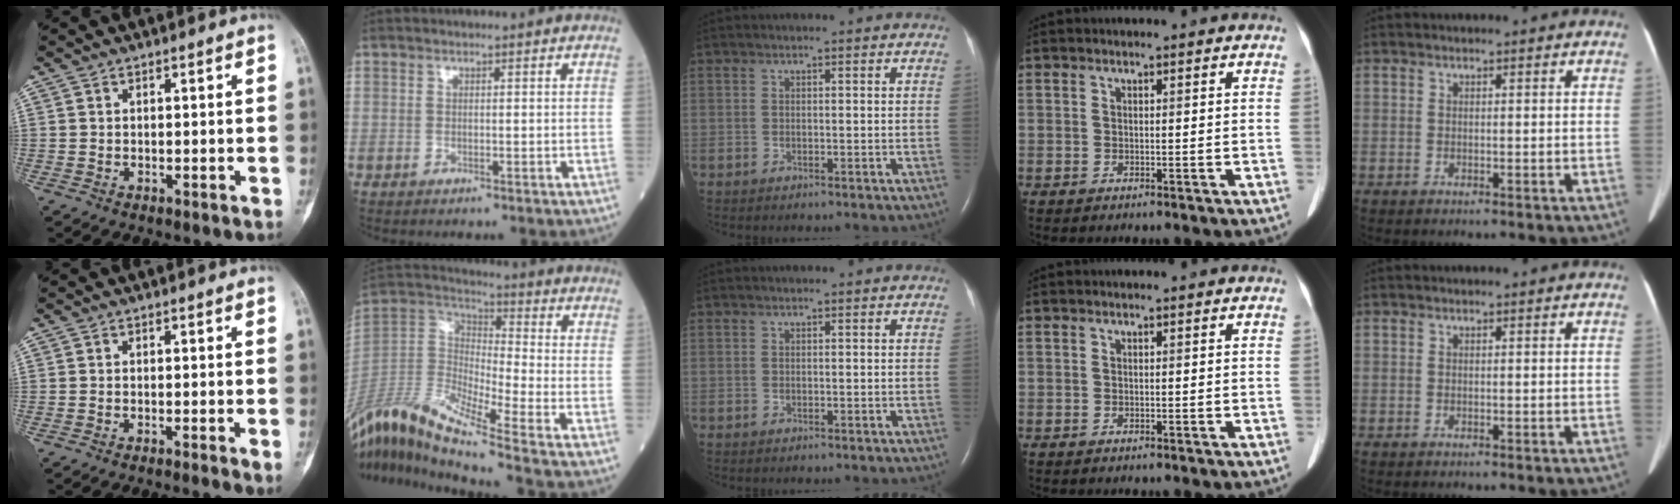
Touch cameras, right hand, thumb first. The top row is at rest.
{"thumb": {"total": 3.3, "force": [-2.1, -0.2, 2.6], "torque": [-0.043, -0.001, -0.030]}, "index": {"total": 17.4, "force": [-13.2, -0.3, 11.3], "torque": [-0.235, -0.006, -0.253]}}